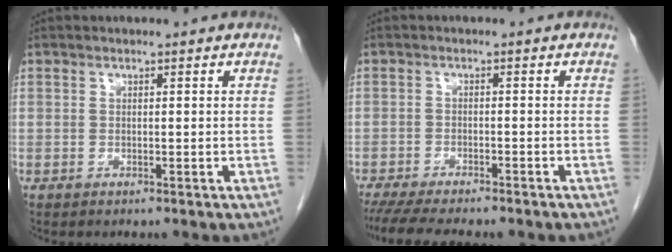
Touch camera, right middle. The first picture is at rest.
{"total": 10.1, "force": [-8.5, 1.5, 5.2], "torque": [-0.074, -0.010, -0.122]}